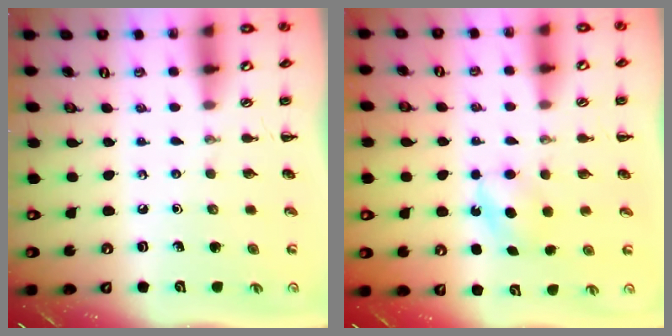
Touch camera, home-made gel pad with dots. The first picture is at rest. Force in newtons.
{"total": 5.0, "press": 4.8, "slide": 1.4}